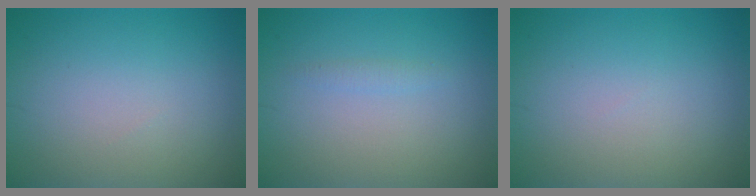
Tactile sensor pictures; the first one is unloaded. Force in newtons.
{"total": 0.7, "press": 0.7, "slide": 0.1}
{"total": 0.0}